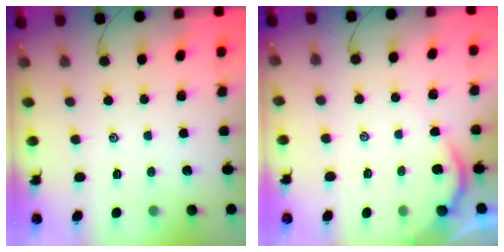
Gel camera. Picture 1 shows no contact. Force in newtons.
{"total": 3.2, "press": 3.2, "slide": 0.4}